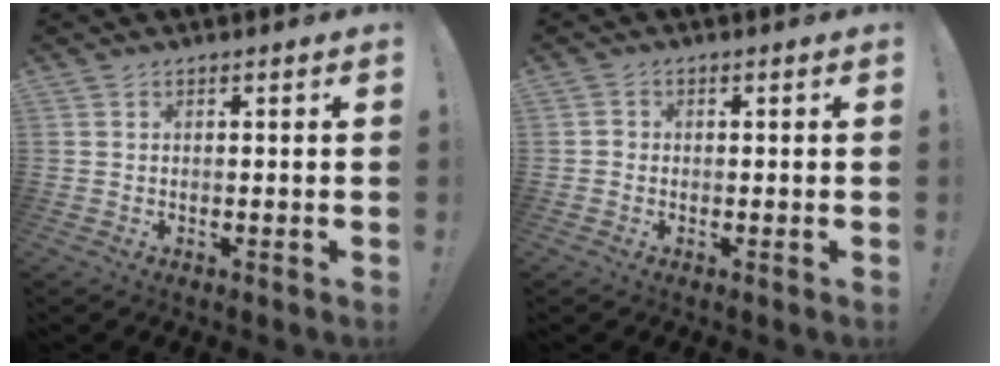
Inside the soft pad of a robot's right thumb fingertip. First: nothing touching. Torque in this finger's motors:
{"motor_torque": [0.03, 0.20, 0.23, -0.30, -0.02]}